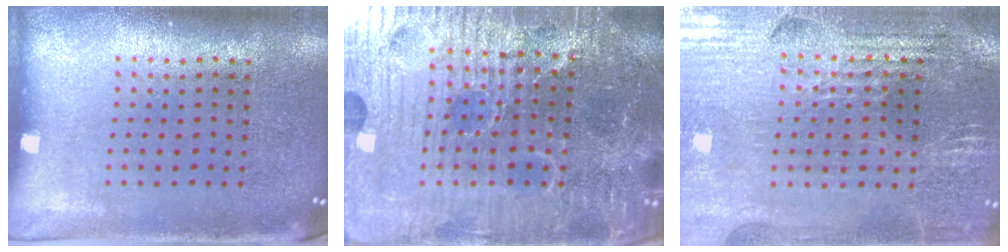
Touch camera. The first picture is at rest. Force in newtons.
{"total": 6.6, "press": 6.1, "slide": 2.7}
{"total": 2.8, "press": 2.8, "slide": 0.5}